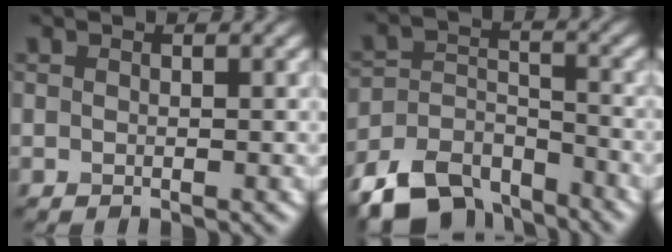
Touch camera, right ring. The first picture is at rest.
{"total": 8.8, "force": [-7.0, 4.2, 3.3], "torque": [-0.057, -0.004, -0.134]}